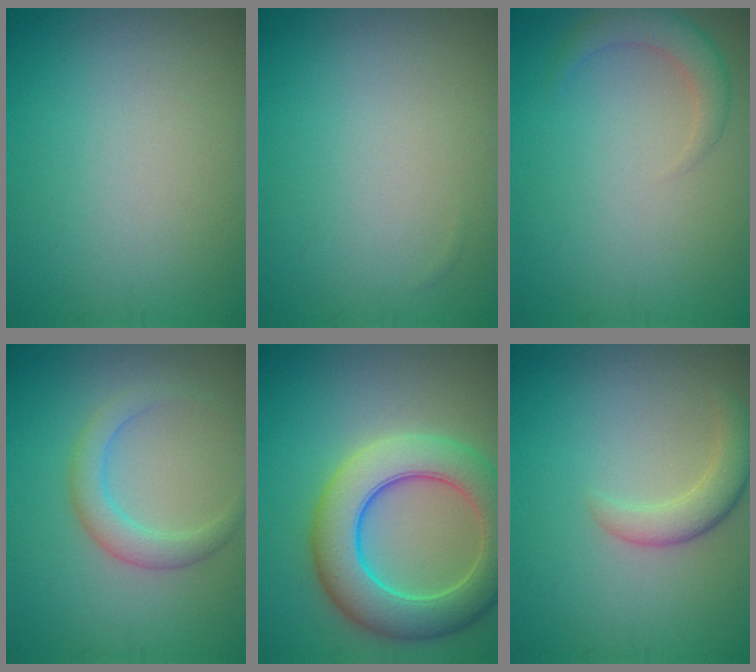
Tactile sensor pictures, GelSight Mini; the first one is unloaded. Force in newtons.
{"total": 0.0}
{"total": 2.4, "press": 2.4, "slide": 0.4}
{"total": 2.8, "press": 2.8, "slide": 0.2}
{"total": 8.8, "press": 8.8, "slide": 0.4}
{"total": 2.8, "press": 2.7, "slide": 0.3}